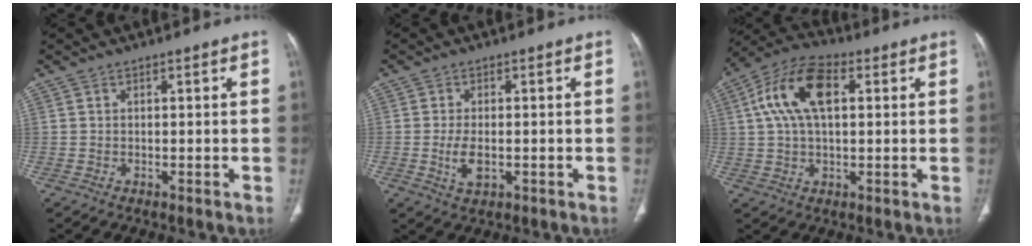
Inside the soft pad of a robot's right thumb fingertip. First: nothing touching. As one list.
[{"total": 4.1, "force": [-0.9, 2.1, 3.4], "torque": [-0.072, -0.004, -0.013]}, {"total": 12.9, "force": [3.1, 6.7, 10.5], "torque": [-0.209, 0.025, 0.053]}]